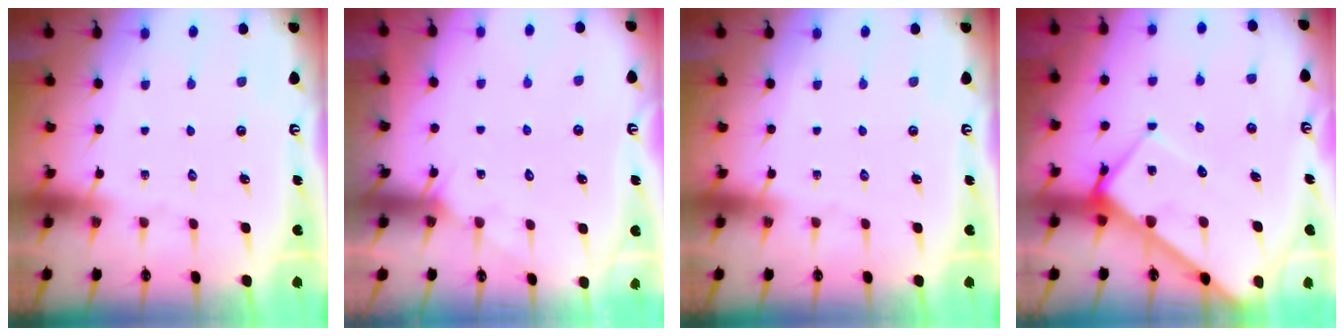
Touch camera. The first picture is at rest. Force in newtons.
{"total": 2.8, "press": 2.8, "slide": 0.1}
{"total": 0.0}
{"total": 9.1, "press": 9.1, "slide": 0.8}